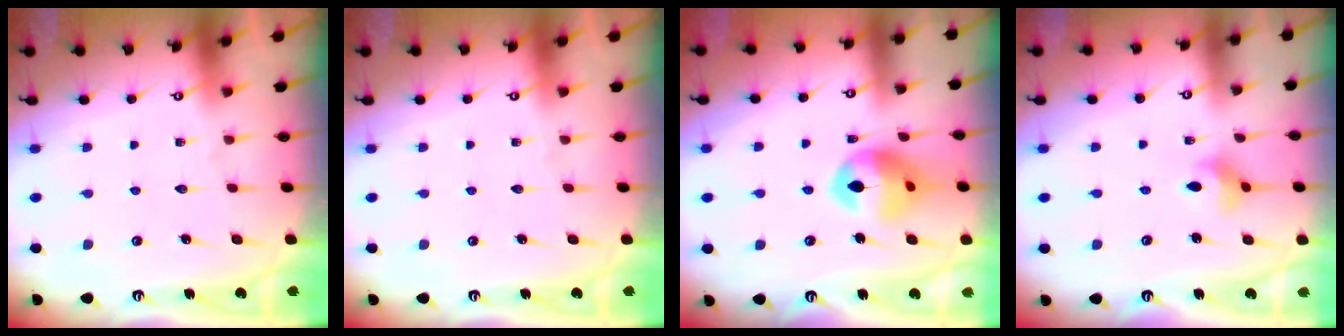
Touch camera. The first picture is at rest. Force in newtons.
{"total": 0.0}
{"total": 13.4, "press": 13.3, "slide": 1.9}
{"total": 3.9, "press": 3.8, "slide": 0.8}